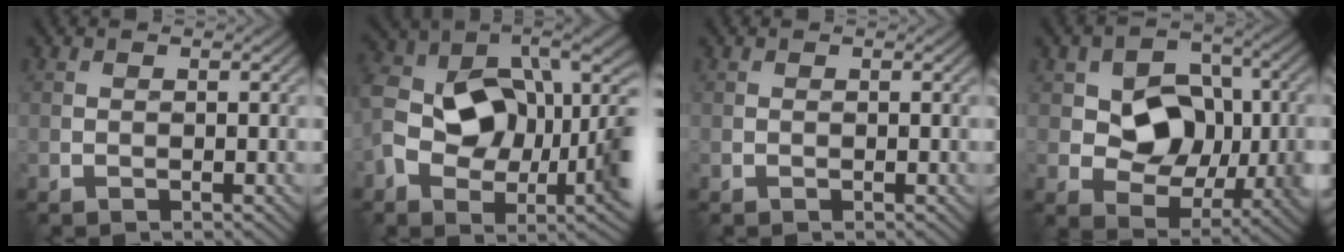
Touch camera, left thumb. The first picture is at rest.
{"total": 14.6, "force": [-1.5, 9.9, 10.7], "torque": [-0.192, -0.022, -0.022]}
{"total": 0.0}
{"total": 9.0, "force": [0.4, 6.8, 5.9], "torque": [-0.109, -0.008, 0.001]}